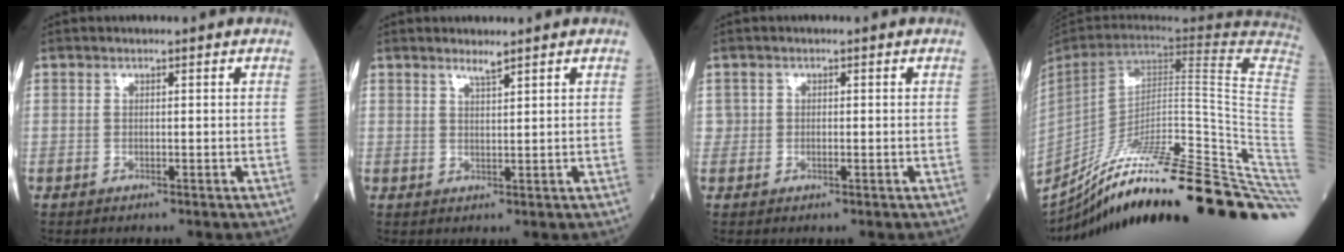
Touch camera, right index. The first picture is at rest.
{"total": 1.6, "force": [1.4, -0.3, 0.8], "torque": [-0.015, -0.006, 0.027]}
{"total": 1.0, "force": [0.1, 1.0, 0.2], "torque": [0.002, 0.002, 0.000]}
{"total": 37.6, "force": [-26.8, -0.9, 26.3], "torque": [-0.236, -0.043, -0.386]}